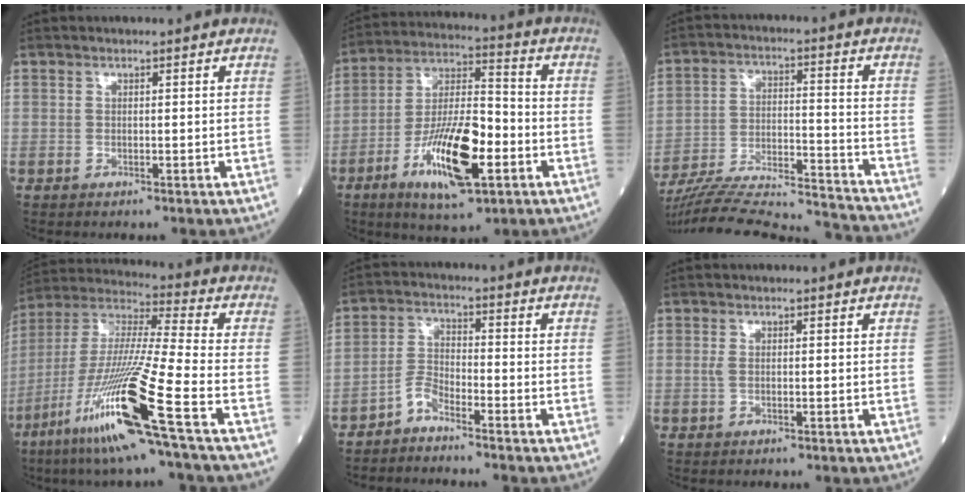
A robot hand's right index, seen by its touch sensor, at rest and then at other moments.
{"total": 15.2, "force": [-6.0, 3.9, 13.4], "torque": [-0.255, -0.006, -0.101]}
{"total": 23.4, "force": [-22.2, 1.2, 7.2], "torque": [-0.131, -0.013, -0.336]}
{"total": 19.9, "force": [-9.7, -1.1, 17.4], "torque": [-0.382, -0.049, -0.193]}
{"total": 3.4, "force": [-3.0, 0.6, 1.4], "torque": [-0.031, -0.005, -0.065]}
{"total": 0.8, "force": [-0.1, 0.3, 0.8], "torque": [-0.020, 0.000, -0.004]}